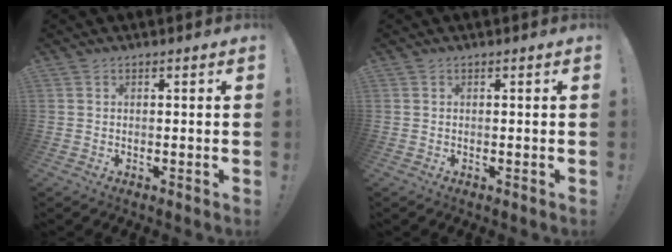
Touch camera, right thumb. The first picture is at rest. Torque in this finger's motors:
{"motor_torque": [0.00, 0.00, 0.00, 0.00, 0.00]}